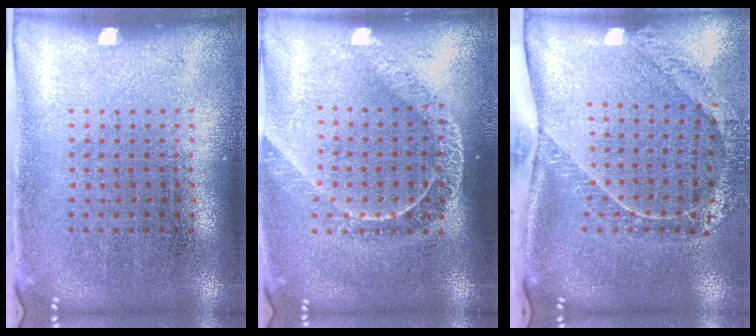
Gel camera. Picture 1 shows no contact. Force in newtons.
{"total": 1.8, "press": 1.4, "slide": 1.0}
{"total": 1.8, "press": 1.5, "slide": 1.1}